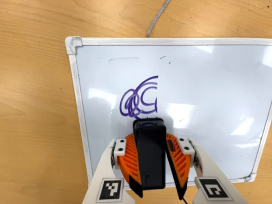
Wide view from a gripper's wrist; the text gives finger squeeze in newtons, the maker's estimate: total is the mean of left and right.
{"total": 11.9, "left": 11.3, "right": 12.5}